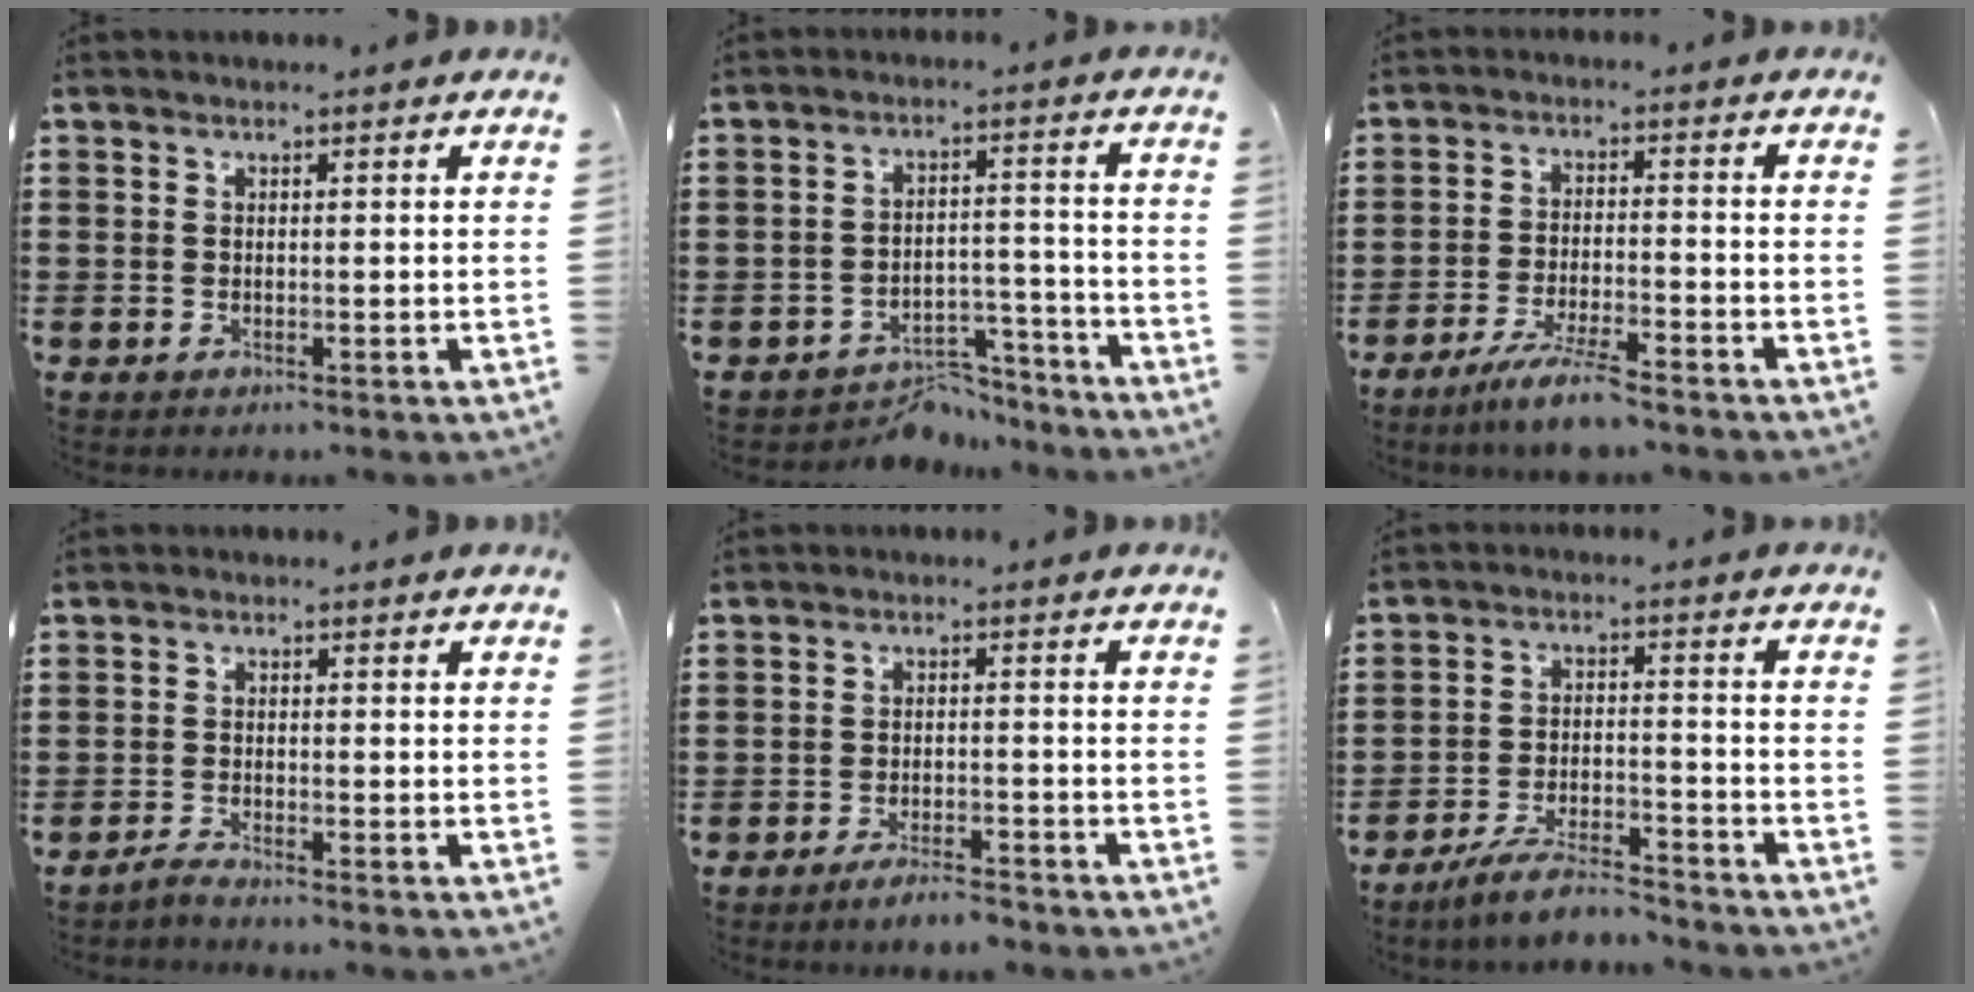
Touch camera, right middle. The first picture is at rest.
{"total": 5.7, "force": [-5.5, 1.5, 0.6], "torque": [-0.008, 0.018, -0.108]}
{"total": 6.1, "force": [-5.0, 0.2, 3.4], "torque": [-0.072, -0.013, -0.094]}
{"total": 1.8, "force": [-1.6, -0.3, 0.6], "torque": [-0.020, -0.004, -0.033]}
{"total": 3.3, "force": [-3.0, 0.1, 1.3], "torque": [-0.022, 0.002, -0.057]}
{"total": 6.5, "force": [-5.9, 0.5, 2.7], "torque": [-0.061, -0.004, -0.114]}